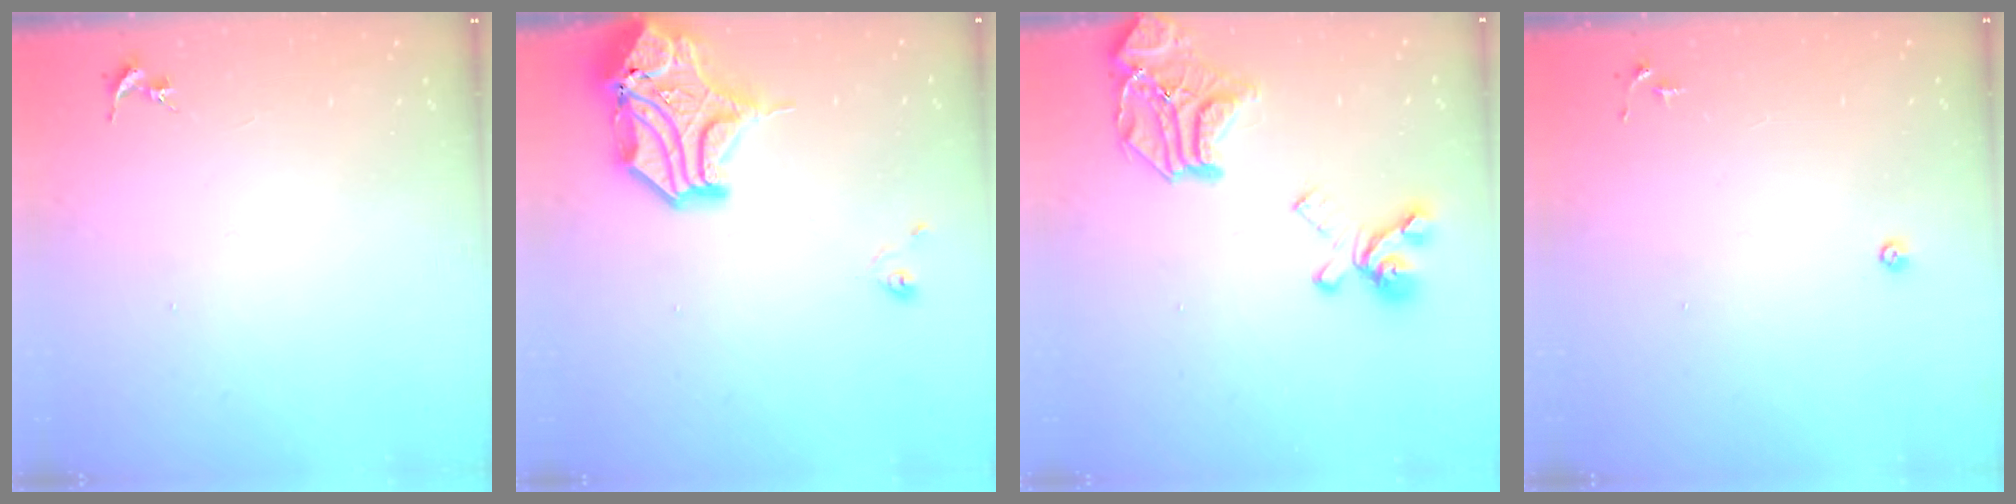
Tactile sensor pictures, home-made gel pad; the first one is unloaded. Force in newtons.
{"total": 16.5, "press": 16.3, "slide": 2.5}
{"total": 20.3, "press": 20.2, "slide": 2.2}
{"total": 3.4, "press": 3.3, "slide": 0.7}